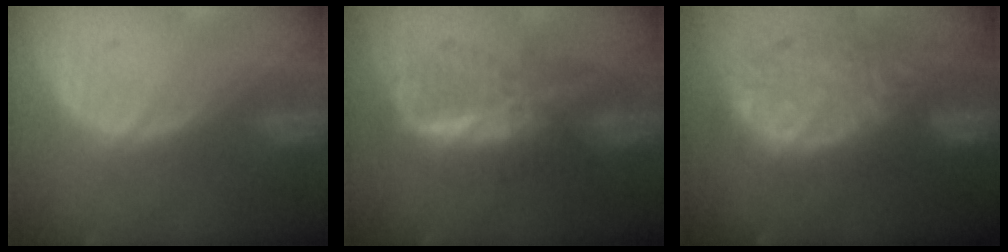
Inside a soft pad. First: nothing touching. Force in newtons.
{"total": 5.9, "press": 5.8, "slide": 0.8}
{"total": 11.4, "press": 9.8, "slide": 5.9}